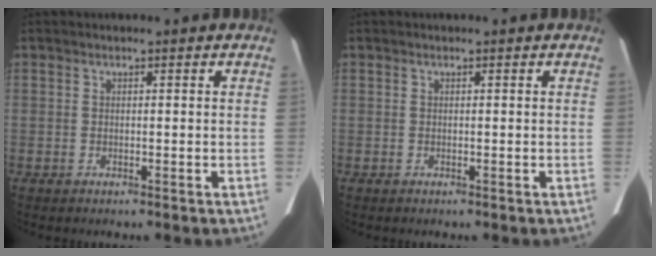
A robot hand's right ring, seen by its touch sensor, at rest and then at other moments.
{"total": 0.0}